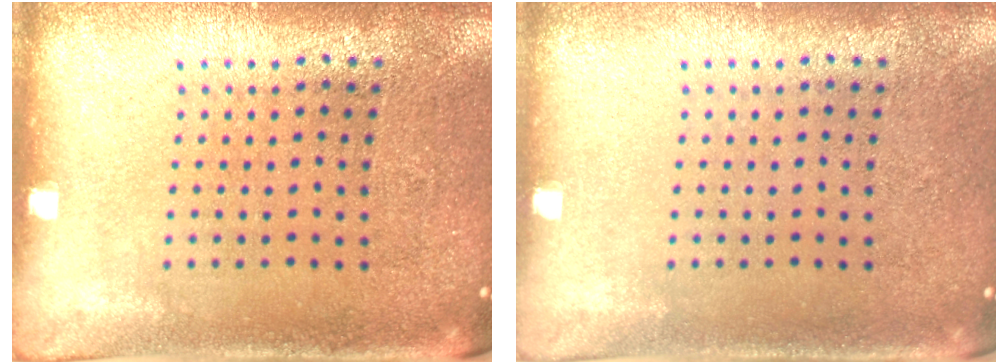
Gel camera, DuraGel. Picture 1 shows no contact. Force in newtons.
{"total": 0.0}